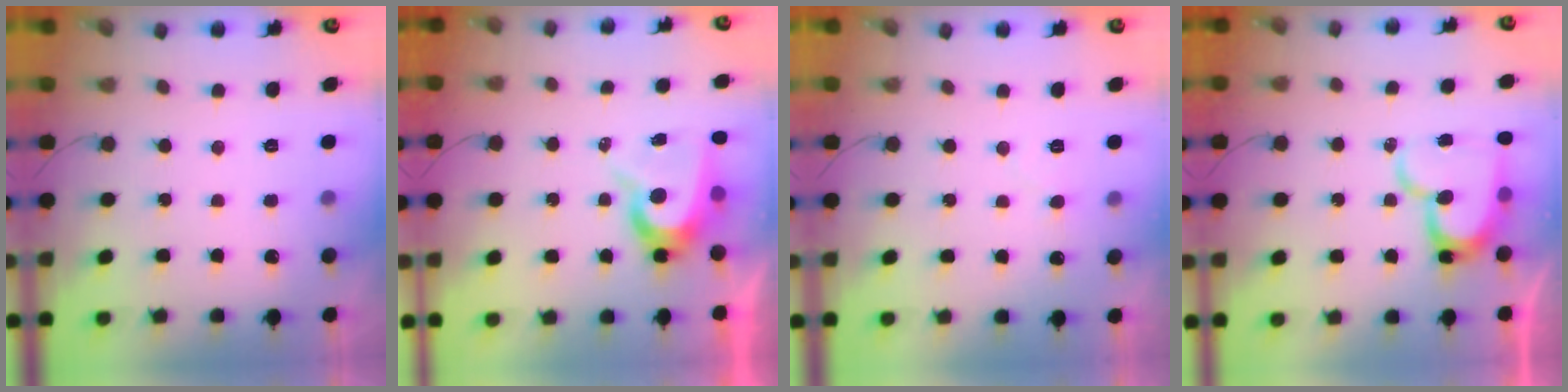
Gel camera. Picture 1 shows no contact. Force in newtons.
{"total": 9.2, "press": 9.2, "slide": 0.6}
{"total": 4.5, "press": 4.5, "slide": 0.3}
{"total": 16.2, "press": 16.1, "slide": 1.7}